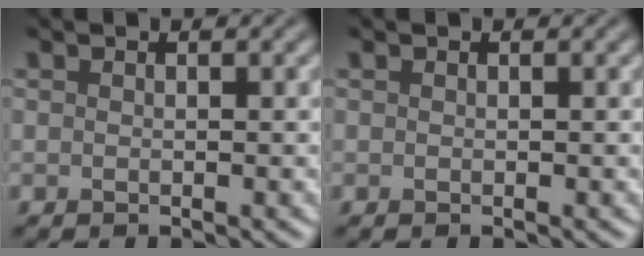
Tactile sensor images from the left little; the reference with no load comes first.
{"total": 0.0}